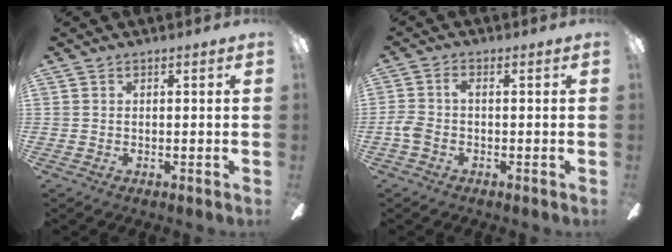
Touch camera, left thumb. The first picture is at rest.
{"total": 3.6, "force": [-1.3, 1.5, 3.0], "torque": [-0.073, 0.005, -0.031]}